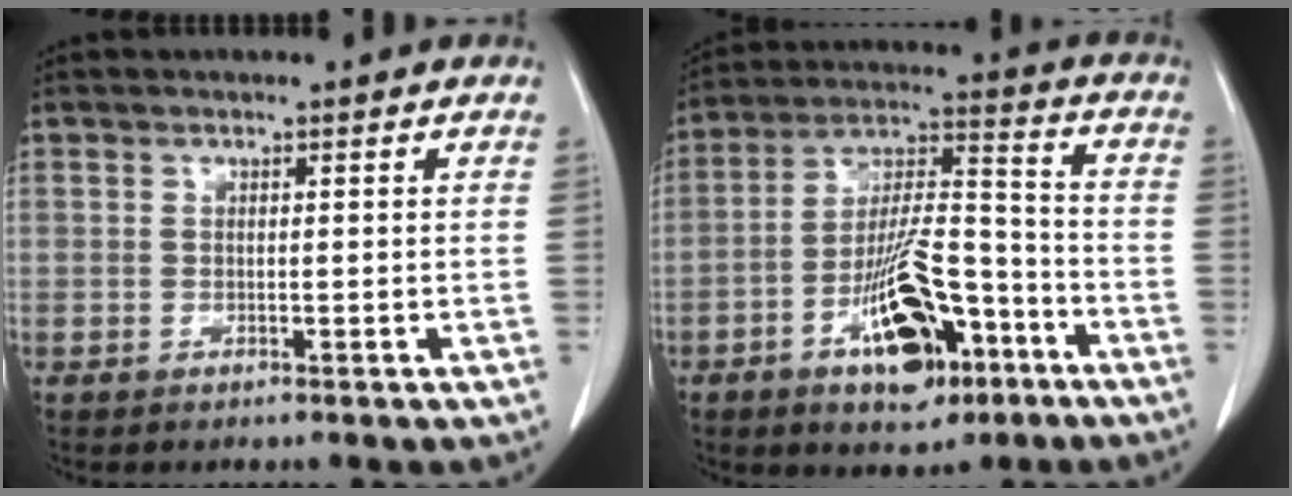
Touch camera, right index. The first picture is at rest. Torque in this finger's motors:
{"motor_torque": [1.31, -0.82, 0.38, 0.21]}